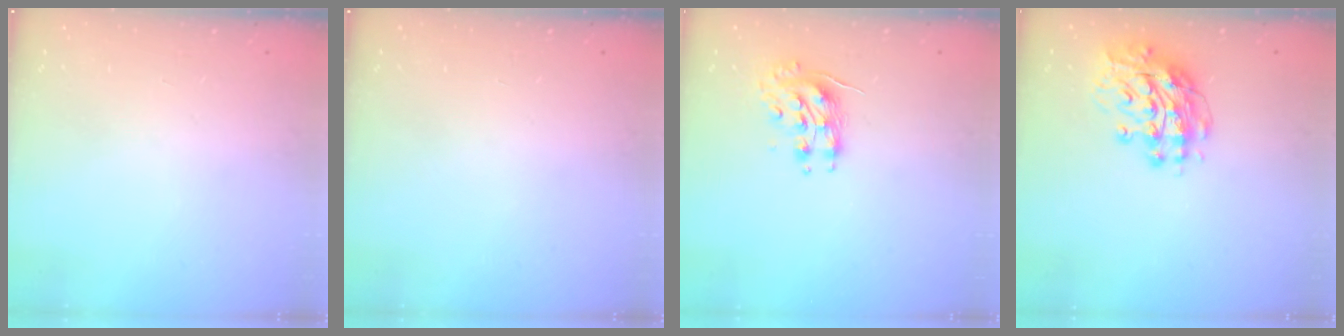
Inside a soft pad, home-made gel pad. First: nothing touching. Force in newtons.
{"total": 0.0}
{"total": 8.6, "press": 8.6, "slide": 0.3}
{"total": 13.7, "press": 13.6, "slide": 1.5}